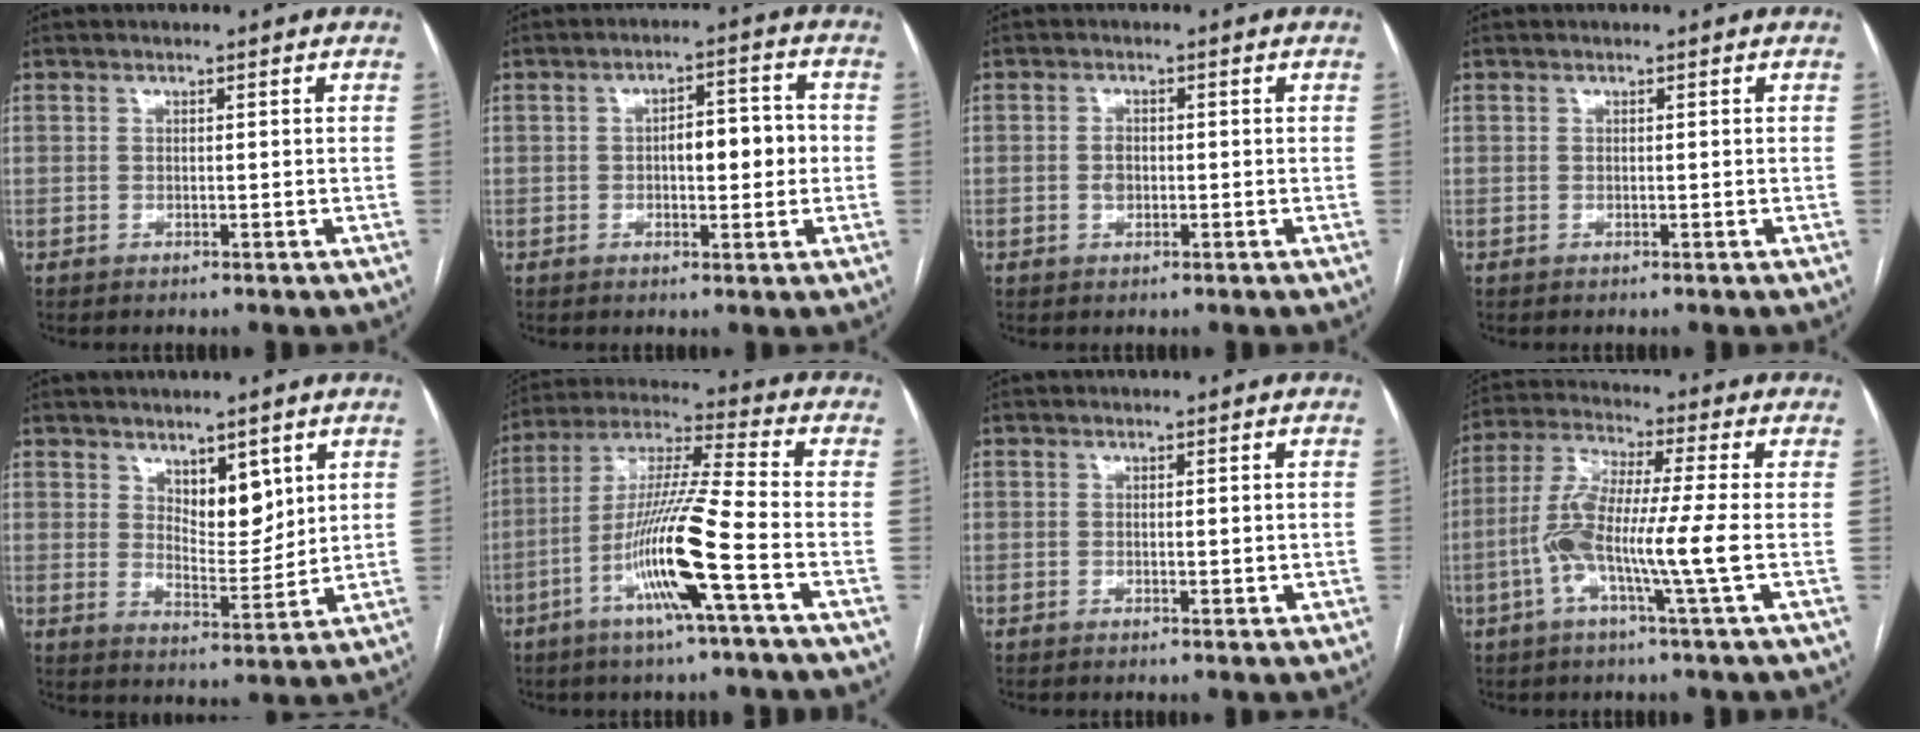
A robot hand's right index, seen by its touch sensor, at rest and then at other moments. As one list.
[{"total": 6.2, "force": [-0.3, 2.4, 5.7], "torque": [-0.084, 0.021, -0.001]}, {"total": 1.9, "force": [-0.2, 1.3, 1.3], "torque": [-0.023, 0.003, -0.003]}, {"total": 0.0}, {"total": 6.4, "force": [3.5, 2.8, 4.6], "torque": [-0.074, -0.011, 0.066]}, {"total": 14.3, "force": [-5.4, -0.7, 13.2], "torque": [-0.260, -0.002, -0.107]}, {"total": 1.4, "force": [-0.1, 0.7, 1.3], "torque": [-0.019, 0.000, 0.003]}, {"total": 11.2, "force": [-2.6, -0.5, 10.9], "torque": [-0.222, 0.002, -0.060]}]